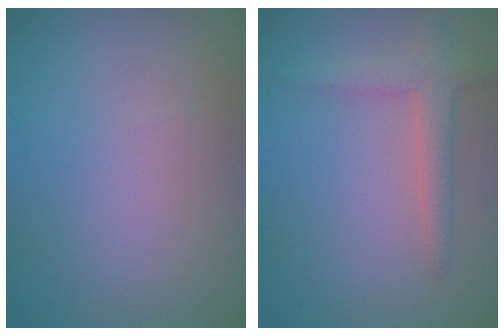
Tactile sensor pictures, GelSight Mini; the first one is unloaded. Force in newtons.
{"total": 2.7, "press": 2.7, "slide": 0.2}